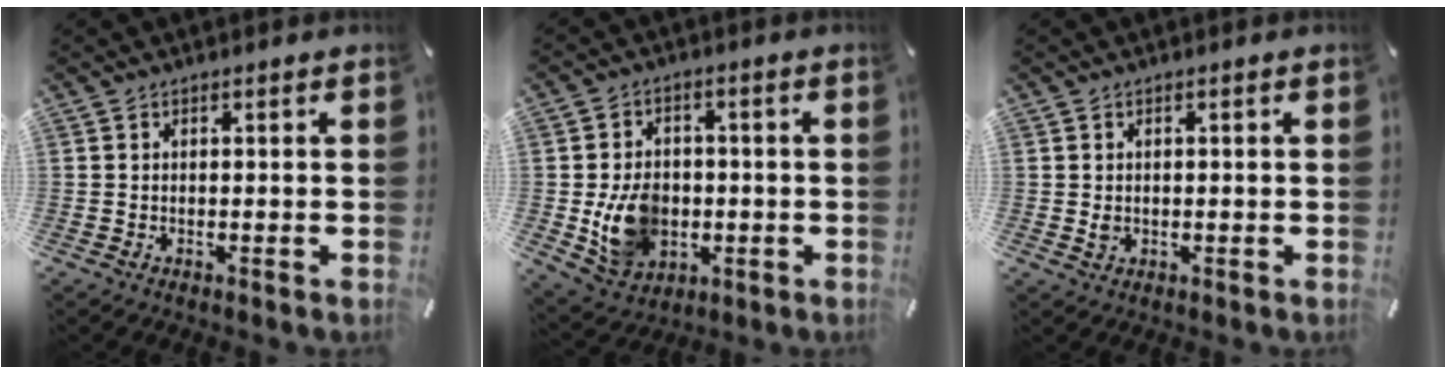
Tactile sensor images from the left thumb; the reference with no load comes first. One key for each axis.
{"total": 11.2, "fx": -1.7, "fy": 9.2, "fz": 6.3, "tx": -0.125, "ty": 0.011, "tz": -0.027}
{"total": 1.3, "fx": 0.0, "fy": 1.0, "fz": 0.9, "tx": -0.018, "ty": 0.003, "tz": -0.001}